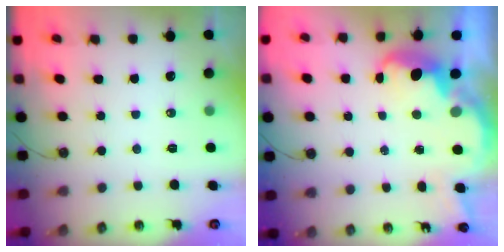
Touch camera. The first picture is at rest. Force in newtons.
{"total": 5.2, "press": 5.2, "slide": 0.5}